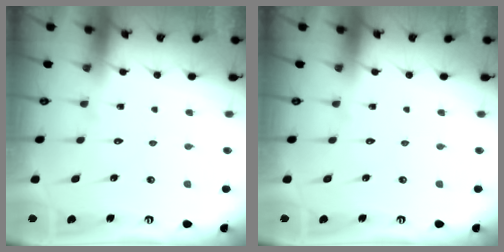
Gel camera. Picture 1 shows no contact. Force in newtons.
{"total": 0.0}